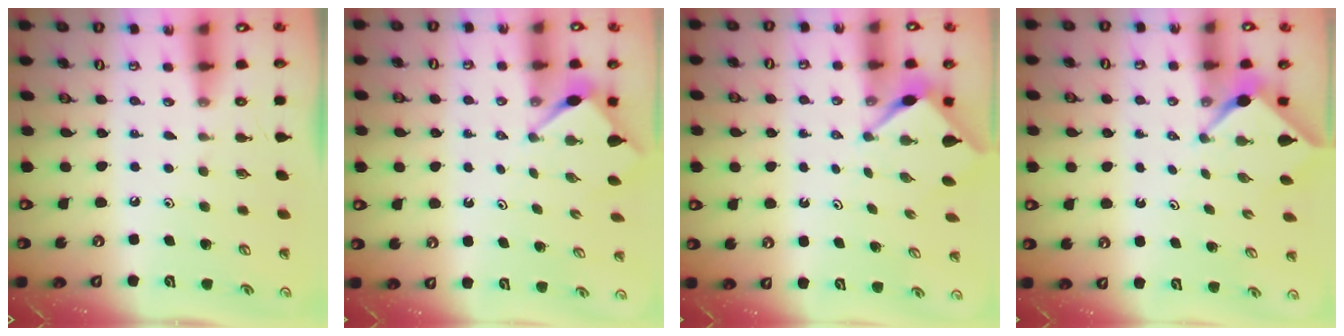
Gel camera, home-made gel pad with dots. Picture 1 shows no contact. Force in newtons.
{"total": 3.4, "press": 3.3, "slide": 0.3}
{"total": 3.2, "press": 3.2, "slide": 0.4}
{"total": 2.4, "press": 2.4, "slide": 0.3}